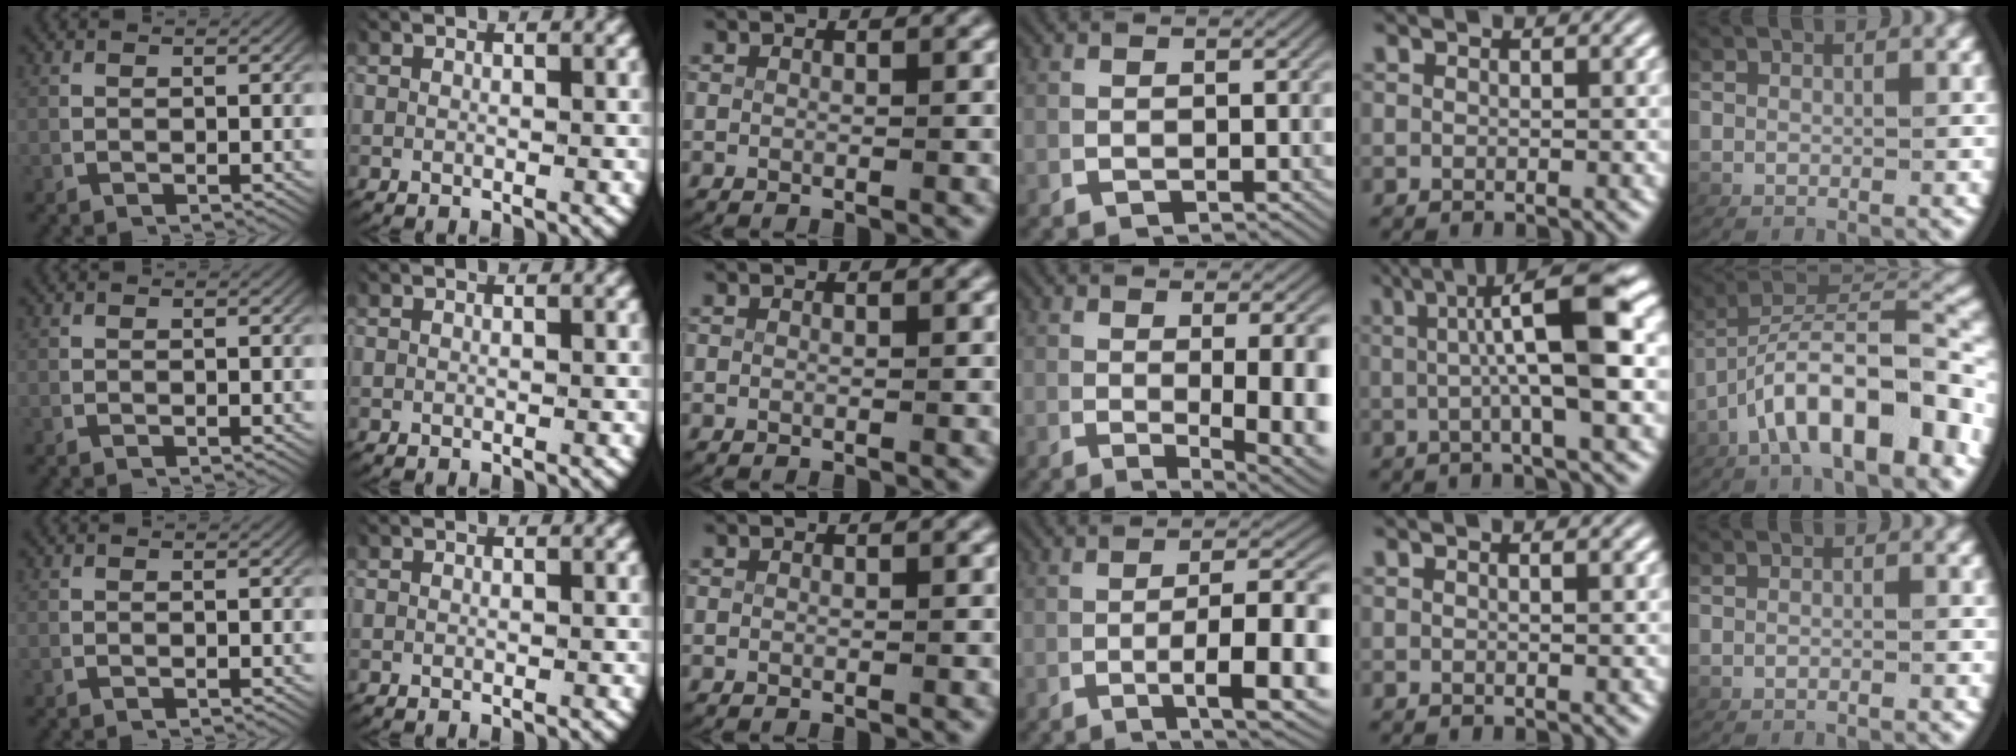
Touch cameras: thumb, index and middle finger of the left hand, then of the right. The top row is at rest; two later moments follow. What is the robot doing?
{"motion": "lift_and_place", "object": "ribbon"}